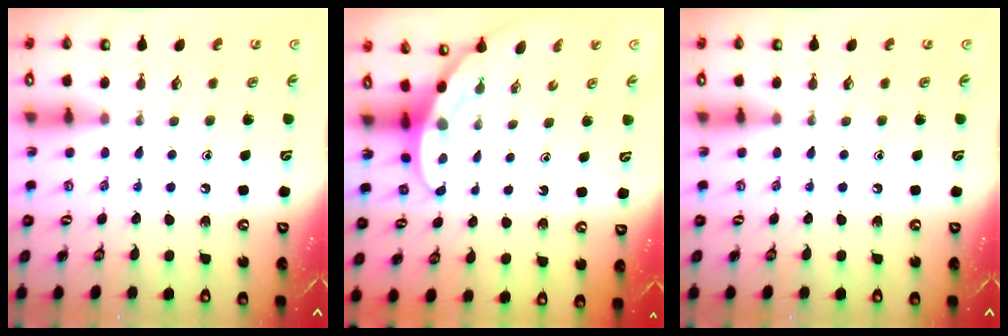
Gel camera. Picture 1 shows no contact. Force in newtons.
{"total": 3.2, "press": 3.2, "slide": 0.1}
{"total": 0.0}